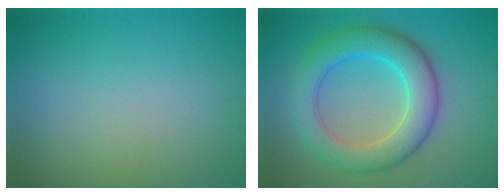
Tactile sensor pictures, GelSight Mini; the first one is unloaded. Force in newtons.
{"total": 7.4, "press": 7.4, "slide": 0.1}